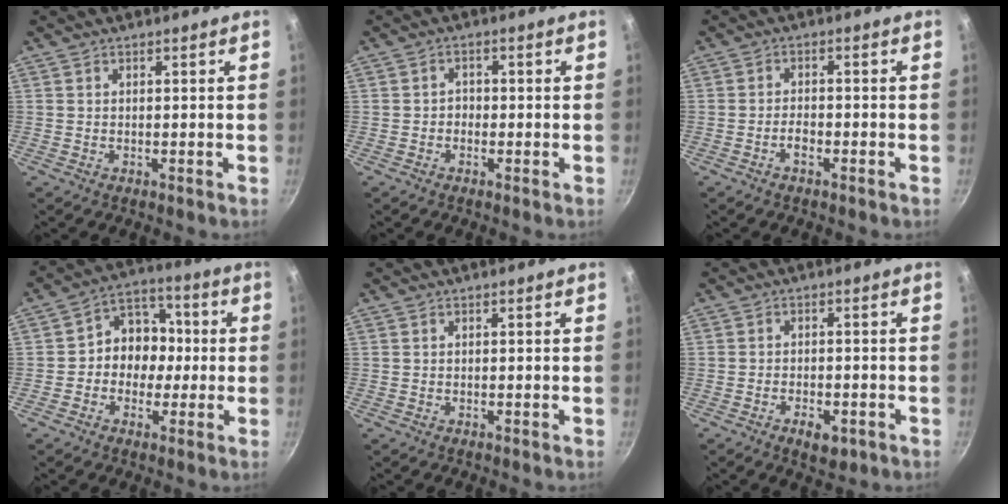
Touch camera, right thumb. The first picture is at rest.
{"total": 1.8, "force": [-0.5, 1.5, 0.7], "torque": [-0.001, 0.008, -0.012]}
{"total": 1.7, "force": [-1.1, 0.6, 1.2], "torque": [-0.022, 0.013, -0.022]}
{"total": 9.9, "force": [-0.6, 8.5, 5.0], "torque": [-0.018, 0.033, -0.027]}
{"total": 0.0}
{"total": 4.8, "force": [-2.4, 2.4, 3.3], "torque": [-0.046, 0.013, -0.031]}